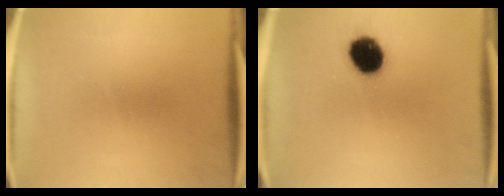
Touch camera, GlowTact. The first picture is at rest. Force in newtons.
{"total": 11.1}